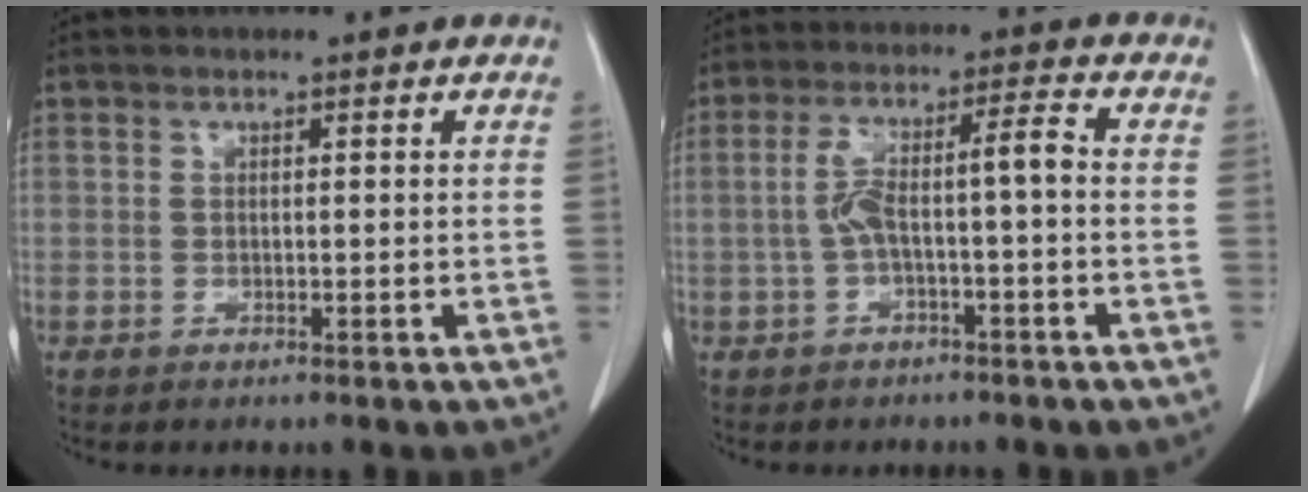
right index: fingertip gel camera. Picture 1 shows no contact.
{"total": 6.4, "force": [-1.0, 0.7, 6.3], "torque": [-0.127, 0.035, -0.014]}